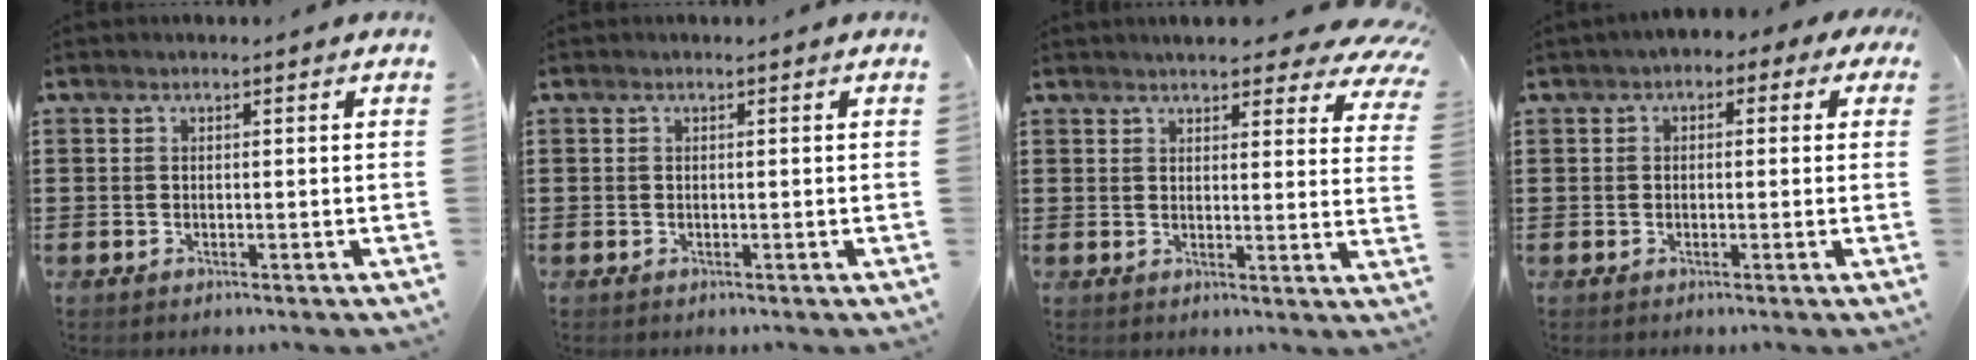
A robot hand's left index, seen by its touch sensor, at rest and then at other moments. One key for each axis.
{"total": 0.0}
{"total": 5.4, "fx": 4.8, "fy": 0.8, "fz": 2.4, "tx": -0.046, "ty": -0.021, "tz": 0.083}
{"total": 1.9, "fx": -0.5, "fy": 1.4, "fz": 1.2, "tx": -0.025, "ty": 0.011, "tz": -0.013}